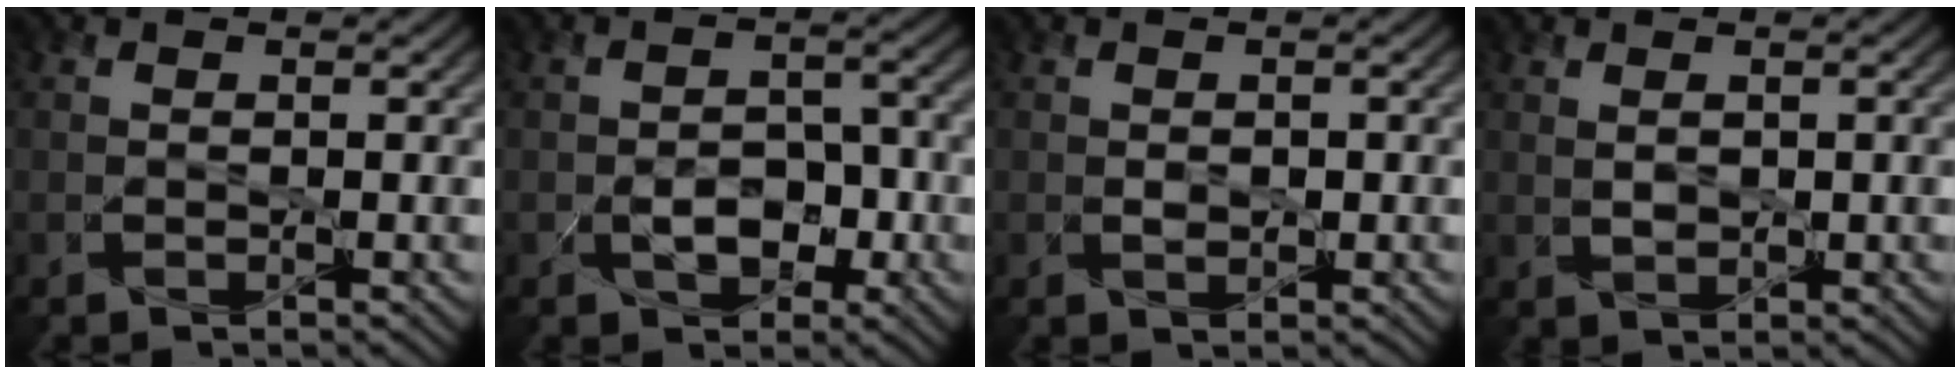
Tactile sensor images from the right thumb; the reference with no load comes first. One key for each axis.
{"total": 3.3, "fx": -1.7, "fy": 1.7, "fz": 2.2, "tx": -0.021, "ty": 0.004, "tz": -0.030}
{"total": 1.0, "fx": 0.0, "fy": 0.4, "fz": 0.9, "tx": -0.021, "ty": -0.002, "tz": 0.001}
{"total": 1.4, "fx": 0.7, "fy": 0.2, "fz": 1.2, "tx": -0.035, "ty": -0.003, "tz": 0.015}